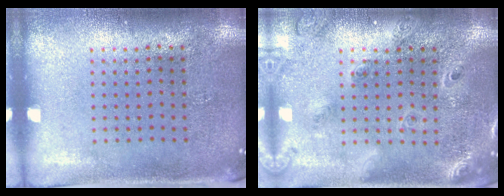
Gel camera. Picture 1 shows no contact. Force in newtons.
{"total": 1.7, "press": 1.6, "slide": 0.8}